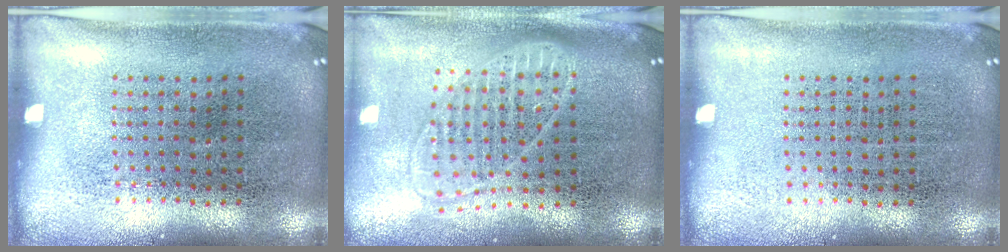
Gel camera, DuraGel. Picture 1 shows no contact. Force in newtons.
{"total": 1.8, "press": 1.5, "slide": 1.0}
{"total": 0.0}